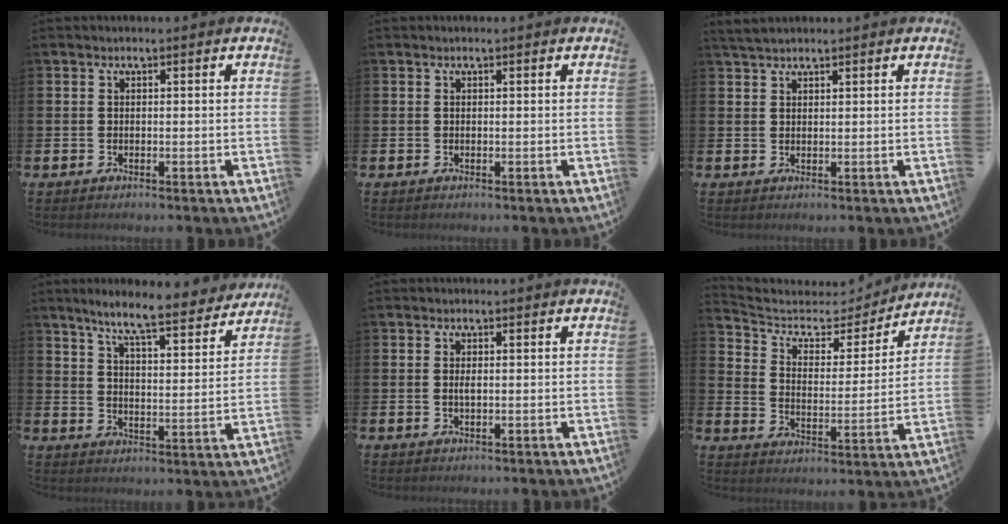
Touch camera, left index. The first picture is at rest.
{"total": 0.0}
{"total": 2.4, "force": [2.1, 0.6, 0.9], "torque": [-0.017, -0.001, 0.039]}
{"total": 8.3, "force": [7.5, 0.8, 3.6], "torque": [-0.078, -0.046, 0.125]}
{"total": 0.9, "force": [0.1, 0.3, 0.8], "torque": [-0.023, 0.004, 0.003]}
{"total": 5.8, "force": [4.8, 2.8, 1.6], "torque": [-0.057, -0.040, 0.073]}